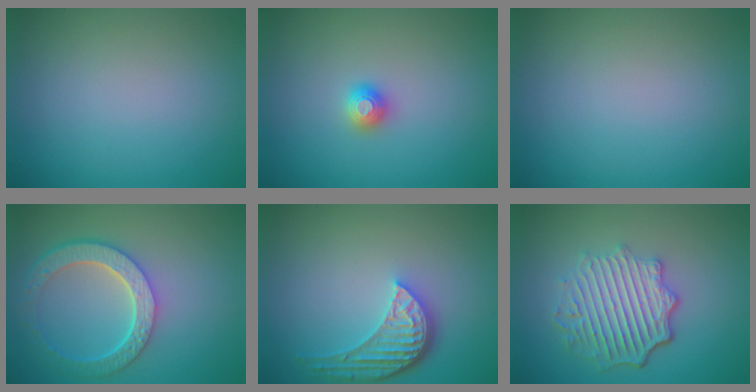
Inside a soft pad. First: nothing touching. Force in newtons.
{"total": 1.2, "press": 1.2, "slide": 0.2}
{"total": 0.0}
{"total": 5.8, "press": 4.4, "slide": 3.7}
{"total": 4.8, "press": 3.7, "slide": 3.0}
{"total": 6.0, "press": 4.7, "slide": 3.8}